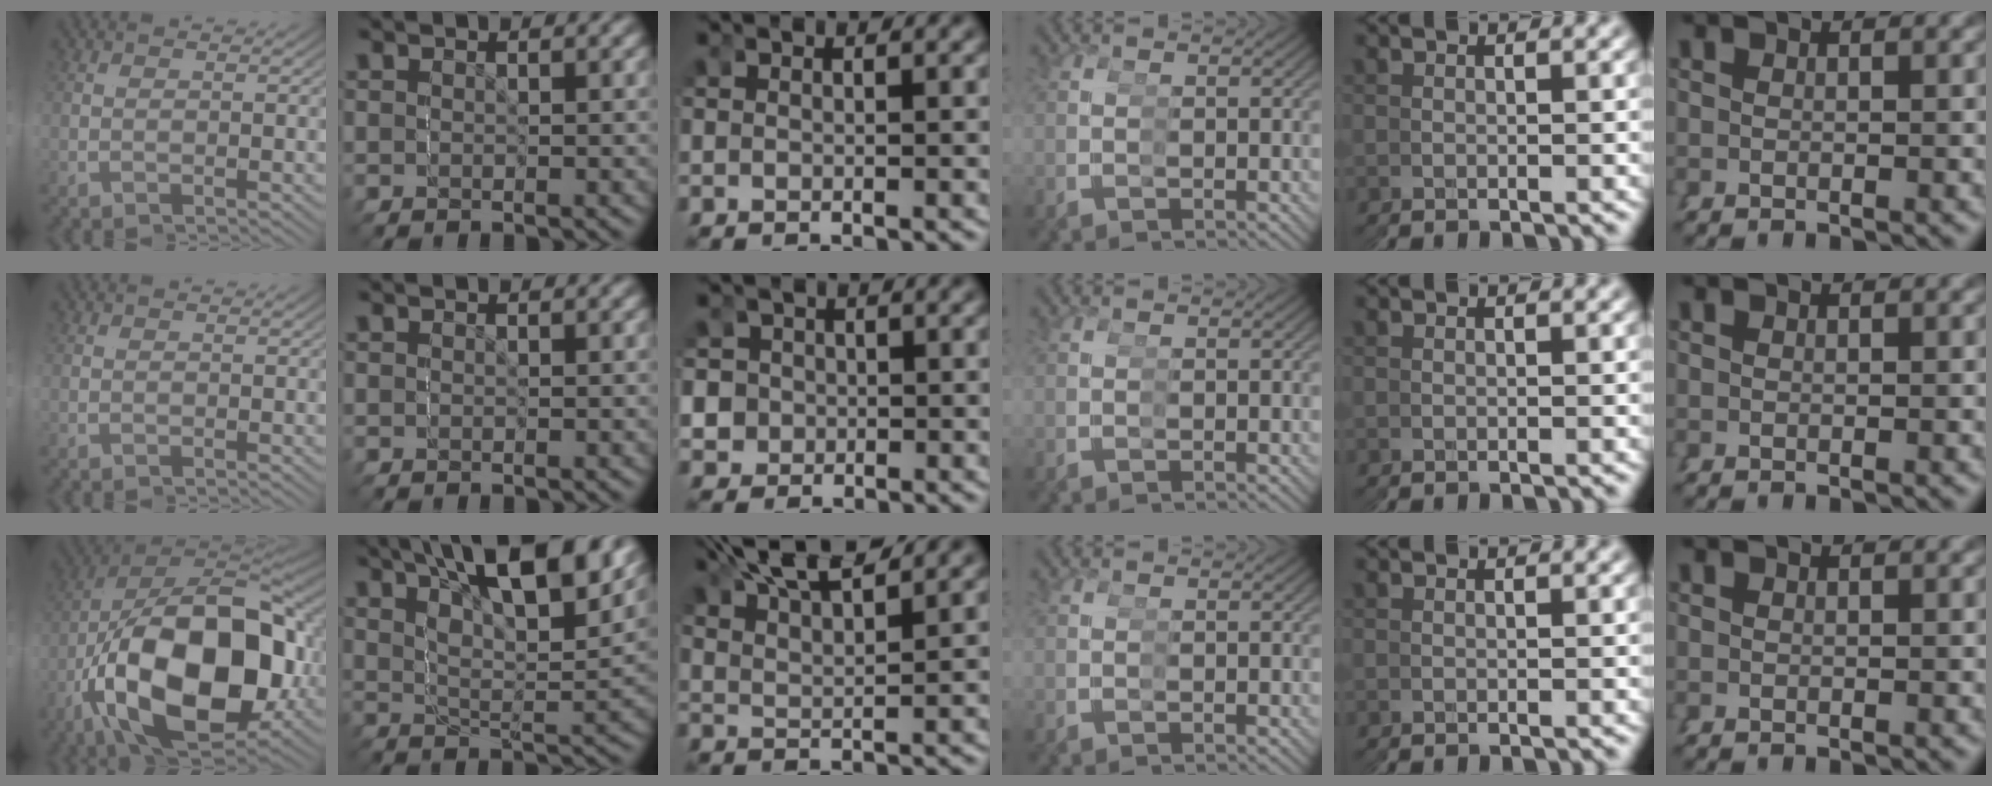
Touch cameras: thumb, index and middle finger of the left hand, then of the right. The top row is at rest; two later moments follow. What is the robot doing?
{"motion": "grasp_and_lifting", "object": "screwdriver"}